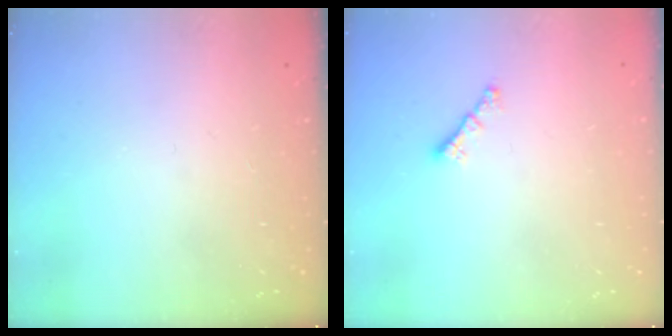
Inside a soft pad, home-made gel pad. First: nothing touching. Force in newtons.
{"total": 0.8, "press": 0.7, "slide": 0.4}